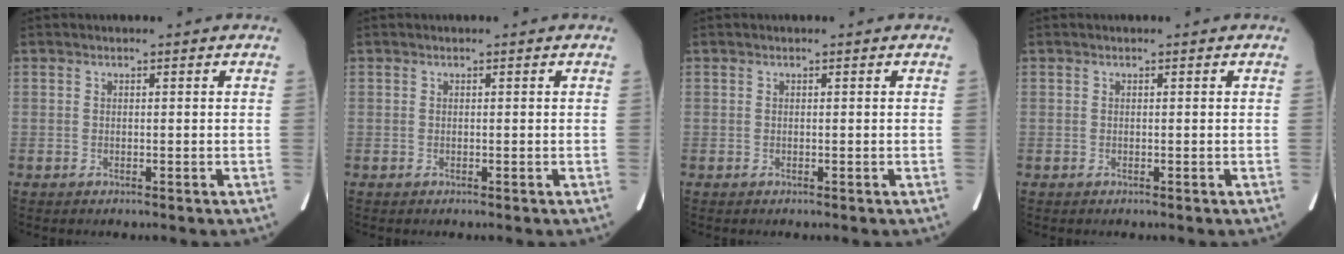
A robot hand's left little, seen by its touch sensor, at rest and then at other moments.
{"total": 0.0}
{"total": 0.0}
{"total": 0.0}